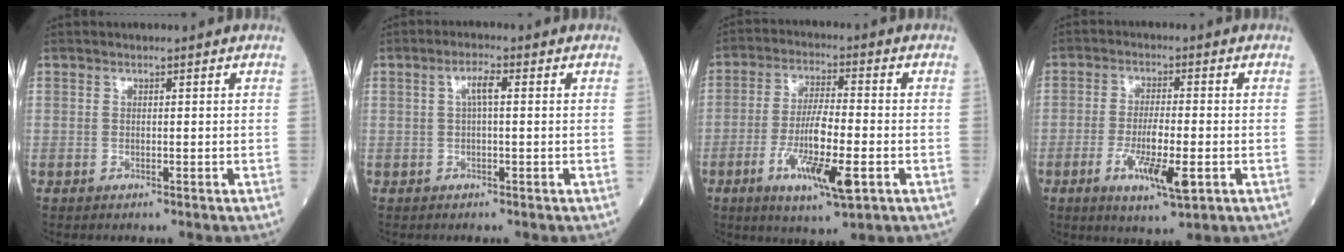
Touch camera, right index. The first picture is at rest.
{"total": 2.4, "force": [0.6, 0.3, 2.3], "torque": [-0.048, 0.008, 0.011]}
{"total": 10.9, "force": [-3.8, 1.5, 10.1], "torque": [-0.188, -0.015, -0.065]}
{"total": 7.8, "force": [-2.7, 1.3, 7.2], "torque": [-0.133, -0.014, -0.044]}